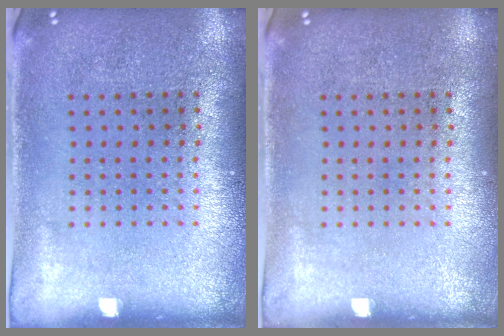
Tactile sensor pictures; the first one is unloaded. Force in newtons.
{"total": 0.0}